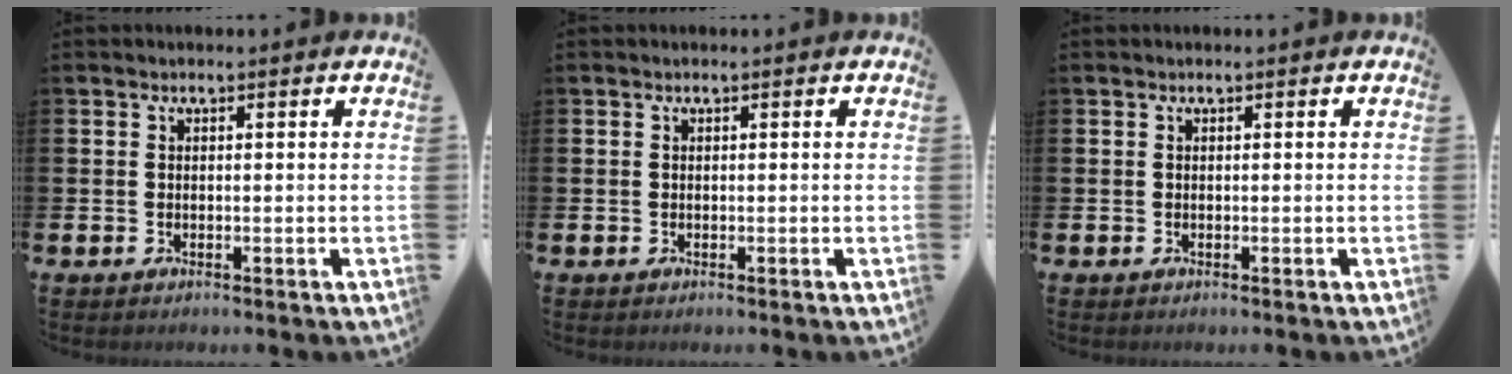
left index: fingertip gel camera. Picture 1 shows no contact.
{"total": 0.0}
{"total": 0.0}